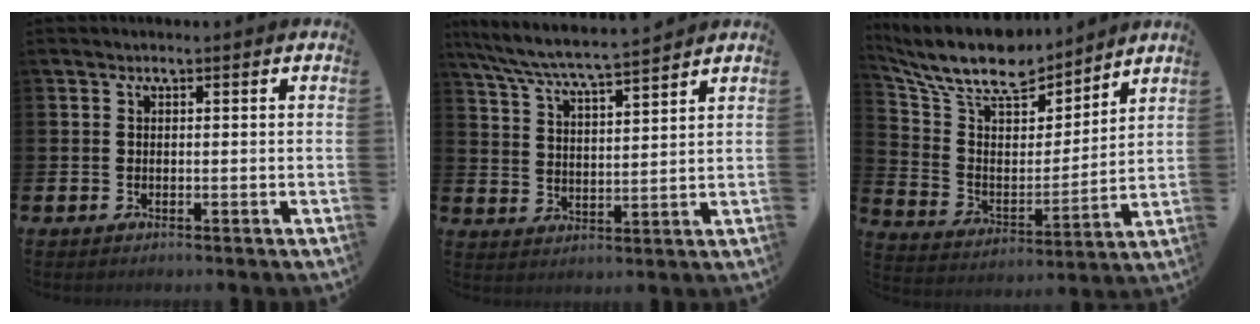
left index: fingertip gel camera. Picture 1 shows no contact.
{"total": 6.8, "force": [6.5, 0.0, 1.9], "torque": [-0.061, -0.041, 0.114]}
{"total": 11.3, "force": [10.1, 3.7, 3.6], "torque": [-0.107, -0.071, 0.174]}